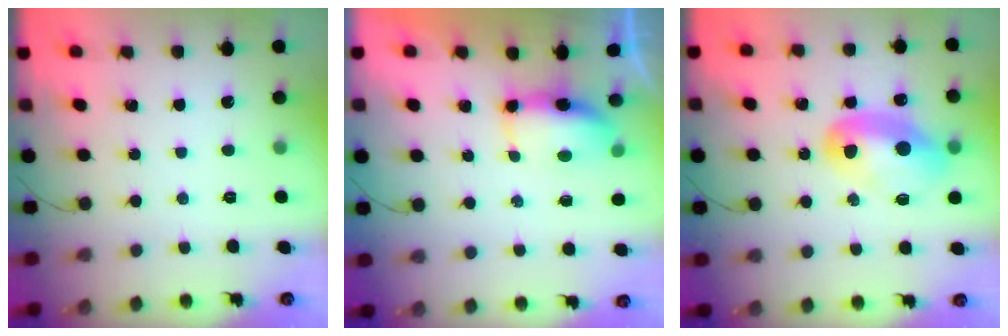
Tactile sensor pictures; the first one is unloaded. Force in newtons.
{"total": 8.6, "press": 7.0, "slide": 5.0}
{"total": 11.9, "press": 11.9, "slide": 0.7}